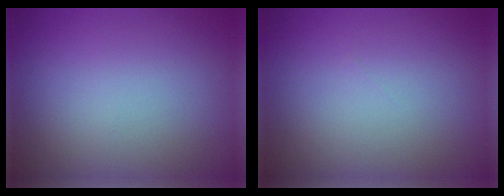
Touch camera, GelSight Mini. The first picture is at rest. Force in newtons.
{"total": 0.0}